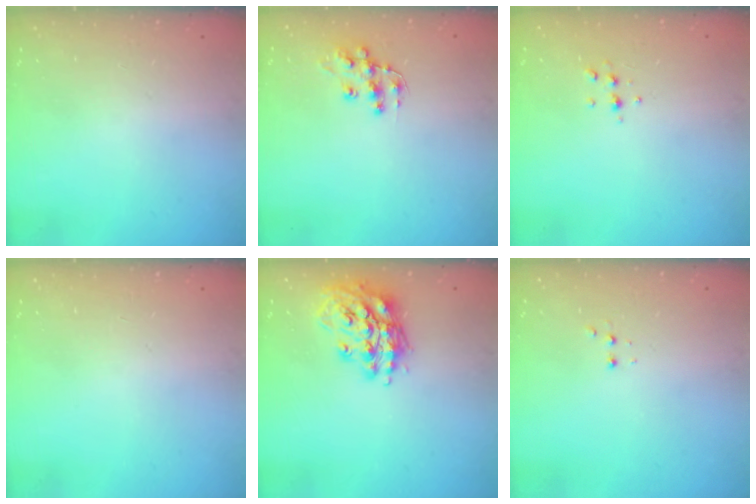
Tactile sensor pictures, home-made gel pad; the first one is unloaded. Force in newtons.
{"total": 10.8, "press": 10.7, "slide": 0.8}
{"total": 4.7, "press": 4.4, "slide": 1.6}
{"total": 0.0}
{"total": 14.9, "press": 14.9, "slide": 1.6}
{"total": 2.4, "press": 2.2, "slide": 0.9}